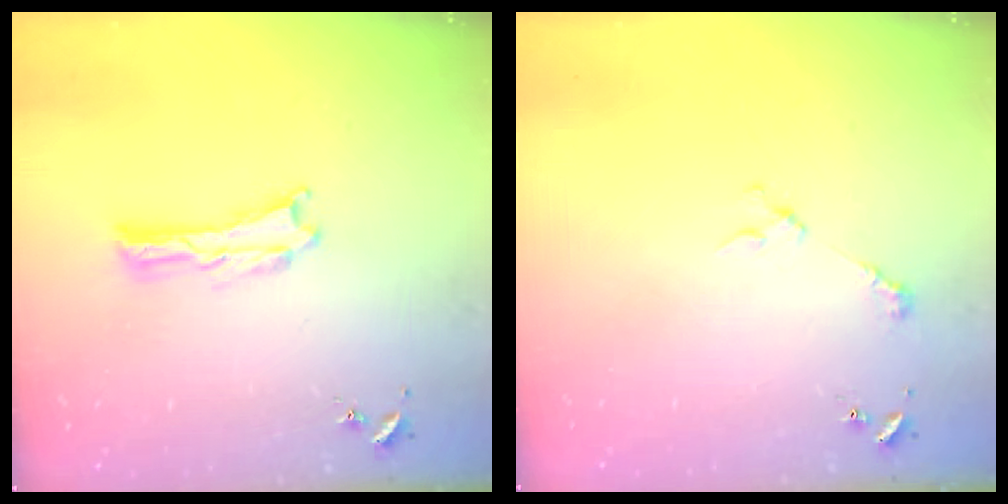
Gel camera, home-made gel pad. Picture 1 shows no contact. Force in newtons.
{"total": 3.7, "press": 3.7, "slide": 0.4}